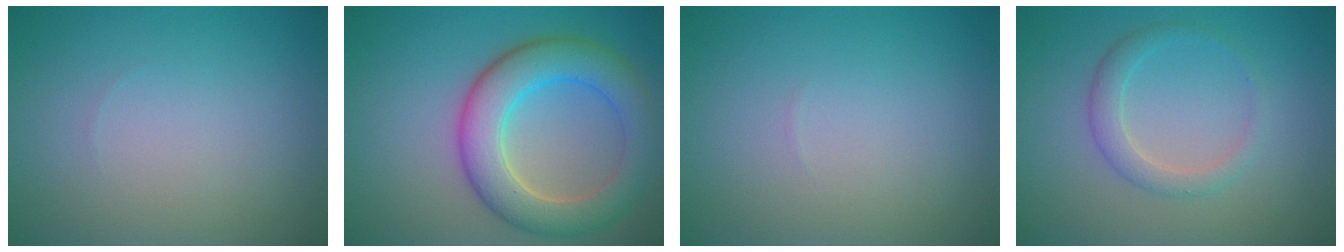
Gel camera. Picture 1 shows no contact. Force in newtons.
{"total": 7.1, "press": 7.1, "slide": 0.3}
{"total": 0.0}
{"total": 2.1, "press": 2.1, "slide": 0.1}